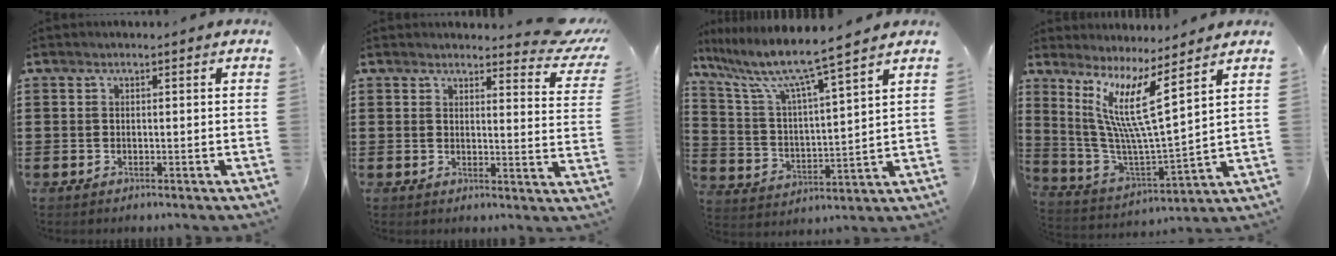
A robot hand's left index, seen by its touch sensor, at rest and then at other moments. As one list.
[{"total": 4.4, "force": [4.0, 0.6, 1.7], "torque": [-0.025, -0.023, 0.068]}, {"total": 8.1, "force": [6.8, -0.4, 4.3], "torque": [-0.114, -0.045, 0.107]}, {"total": 11.1, "force": [5.8, 1.0, 9.4], "torque": [-0.202, -0.031, 0.097]}]